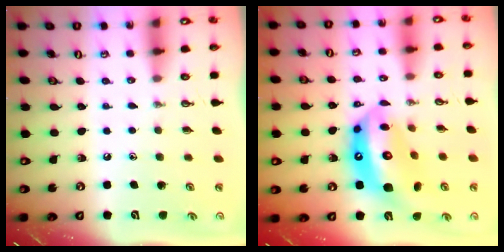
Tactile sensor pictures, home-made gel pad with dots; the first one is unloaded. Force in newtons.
{"total": 17.6, "press": 17.4, "slide": 2.2}